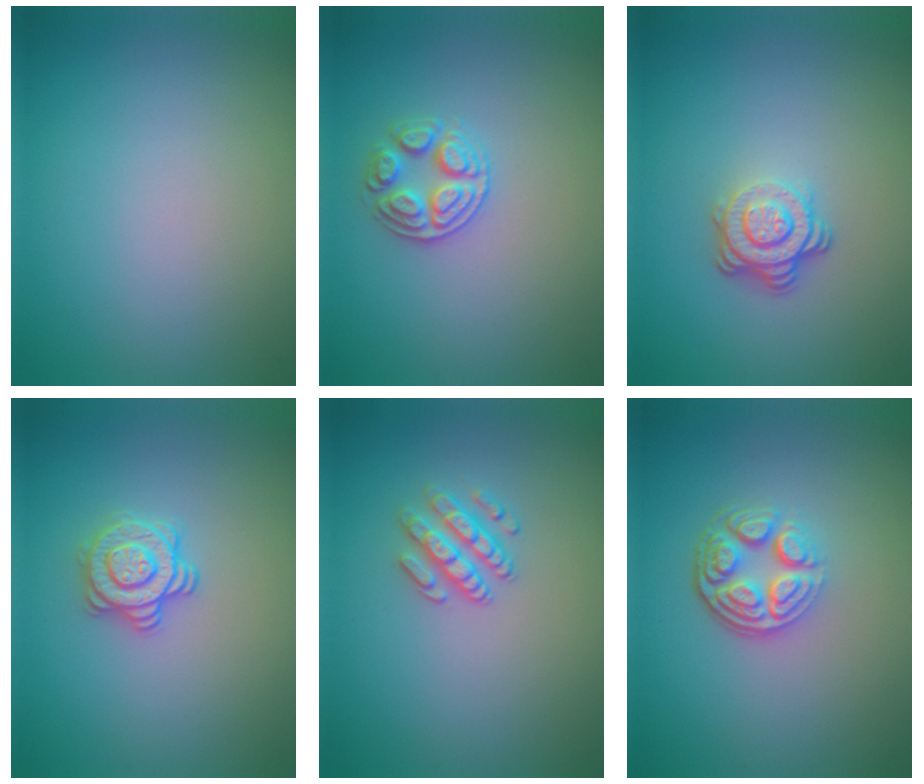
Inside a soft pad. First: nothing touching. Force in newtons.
{"total": 2.6, "press": 2.6, "slide": 0.5}
{"total": 3.9, "press": 2.7, "slide": 2.8}
{"total": 2.8, "press": 2.7, "slide": 0.9}
{"total": 2.5, "press": 2.3, "slide": 0.9}
{"total": 4.7, "press": 3.4, "slide": 3.1}